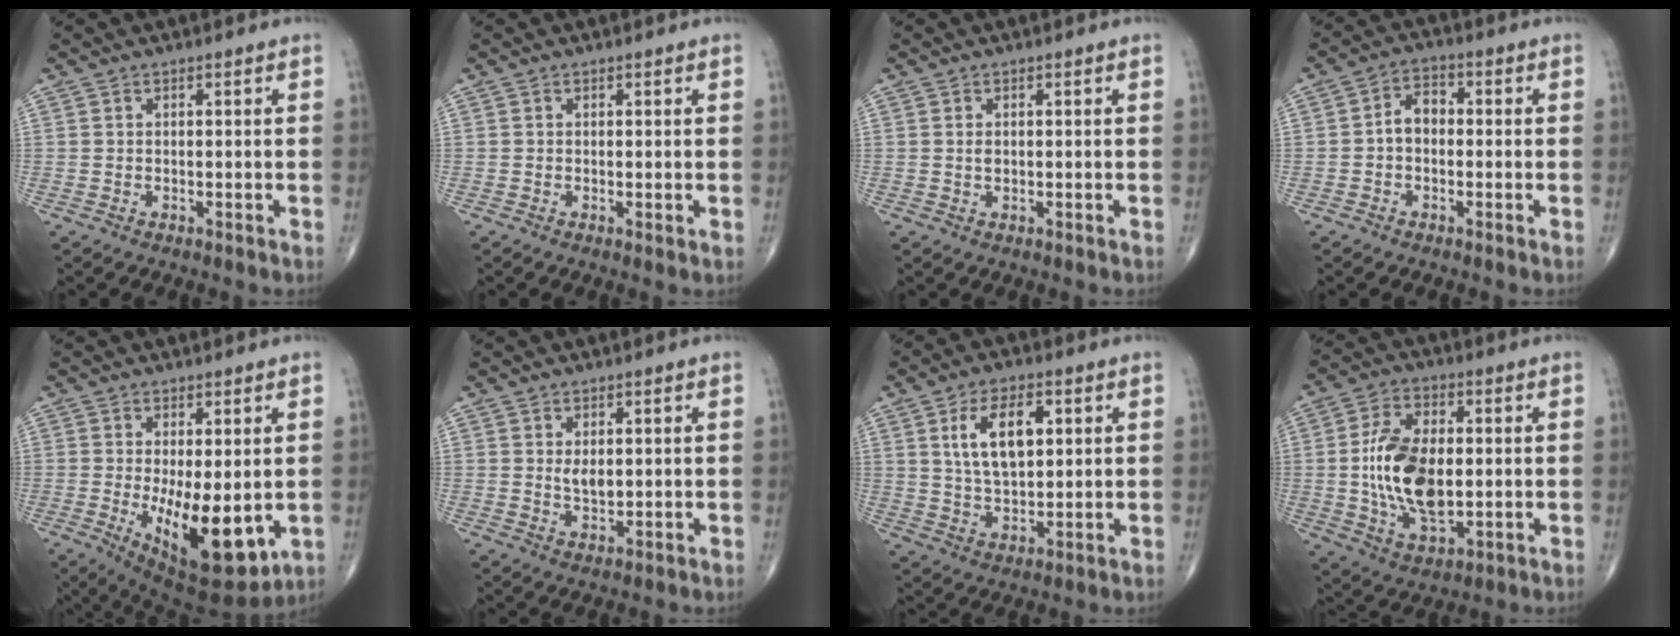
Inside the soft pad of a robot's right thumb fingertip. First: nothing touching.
{"total": 0.6, "force": [0.1, 0.2, 0.6], "torque": [-0.012, -0.004, -0.002]}
{"total": 1.1, "force": [0.2, 0.7, 0.8], "torque": [-0.013, -0.001, 0.004]}
{"total": 4.7, "force": [-0.6, 3.4, 3.2], "torque": [-0.040, 0.021, -0.022]}
{"total": 14.1, "force": [-2.2, 5.8, 12.7], "torque": [-0.187, -0.031, -0.015]}
{"total": 3.3, "force": [0.6, 1.8, 2.7], "torque": [-0.041, -0.010, 0.015]}
{"total": 10.9, "force": [3.2, 5.7, 8.7], "torque": [-0.141, -0.007, 0.061]}
{"total": 15.6, "force": [-0.2, 8.7, 13.0], "torque": [-0.233, -0.003, 0.000]}